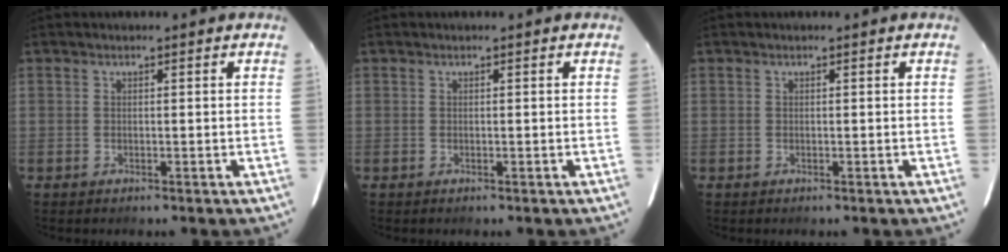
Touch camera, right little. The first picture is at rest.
{"total": 0.0}
{"total": 0.0}